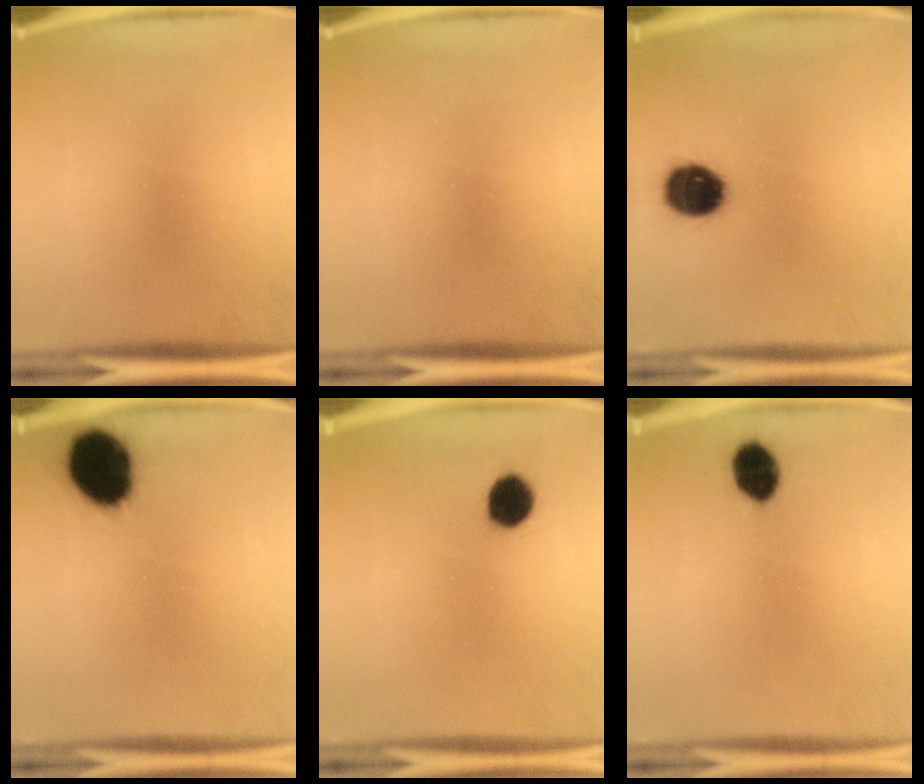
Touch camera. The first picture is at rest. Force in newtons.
{"total": 0.0}
{"total": 10.6}
{"total": 15.2}
{"total": 6.2}
{"total": 6.5}